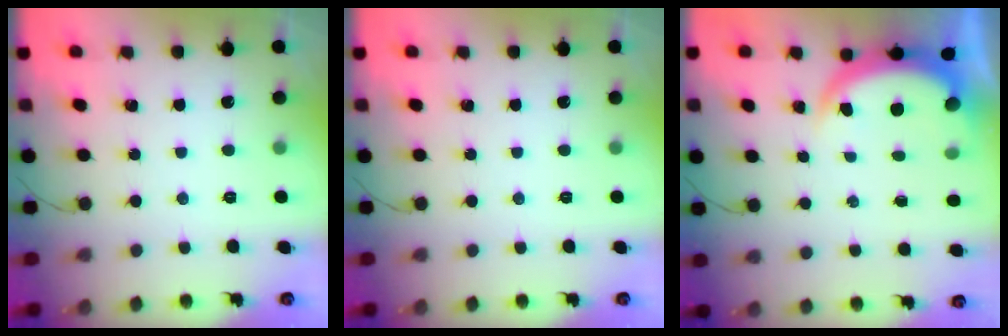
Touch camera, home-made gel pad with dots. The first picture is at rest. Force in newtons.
{"total": 0.0}
{"total": 4.6, "press": 4.6, "slide": 0.3}